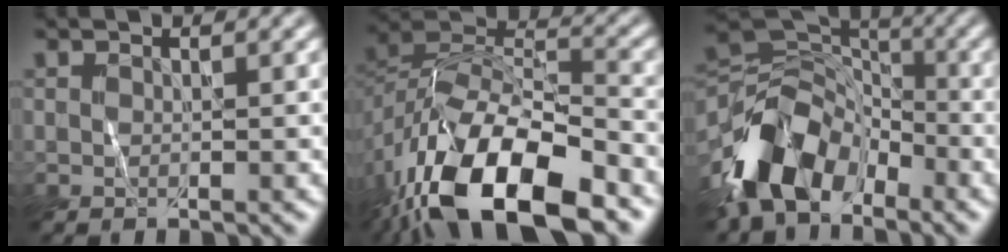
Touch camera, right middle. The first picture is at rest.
{"total": 14.1, "force": [-7.8, 6.6, 9.8], "torque": [-0.184, -0.004, -0.147]}
{"total": 8.6, "force": [-5.4, 5.0, 4.4], "torque": [-0.077, 0.006, -0.114]}